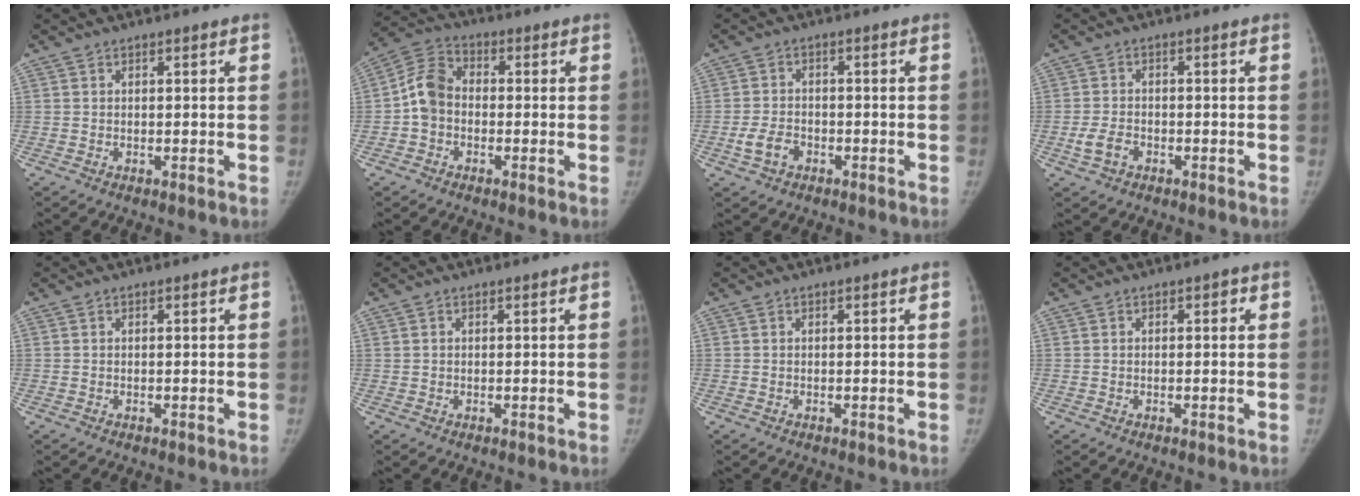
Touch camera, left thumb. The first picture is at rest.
{"total": 7.7, "force": [-1.0, 6.0, 4.7], "torque": [-0.083, 0.027, -0.036]}
{"total": 4.4, "force": [-1.9, 3.0, 2.5], "torque": [-0.047, 0.016, -0.035]}
{"total": 3.8, "force": [-1.7, 2.5, 2.3], "torque": [-0.047, 0.011, -0.029]}
{"total": 0.0}
{"total": 0.5, "force": [0.1, 0.5, 0.2], "torque": [0.000, 0.001, 0.002]}
{"total": 0.0}
{"total": 0.8, "force": [0.1, 0.5, 0.6], "torque": [0.005, 0.003, -0.004]}